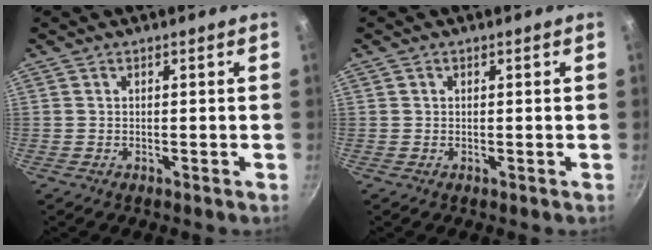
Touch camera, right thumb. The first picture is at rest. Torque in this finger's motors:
{"motor_torque": [-0.73, -0.01, 0.29, 0.24, 0.05]}